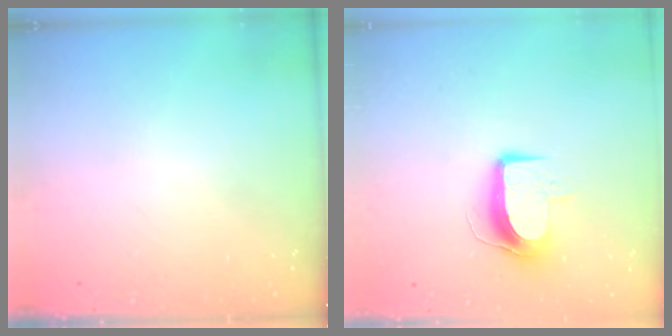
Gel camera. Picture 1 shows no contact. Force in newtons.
{"total": 10.6, "press": 10.6, "slide": 0.8}